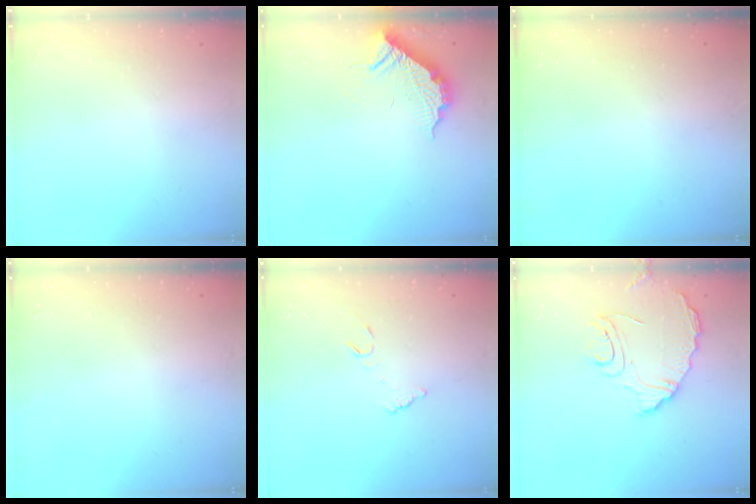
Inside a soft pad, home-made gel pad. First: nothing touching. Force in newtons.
{"total": 10.5, "press": 10.5, "slide": 0.6}
{"total": 2.9, "press": 2.8, "slide": 0.8}
{"total": 3.2, "press": 3.2, "slide": 0.1}
{"total": 5.4, "press": 5.4, "slide": 0.5}
{"total": 11.6, "press": 11.5, "slide": 0.8}